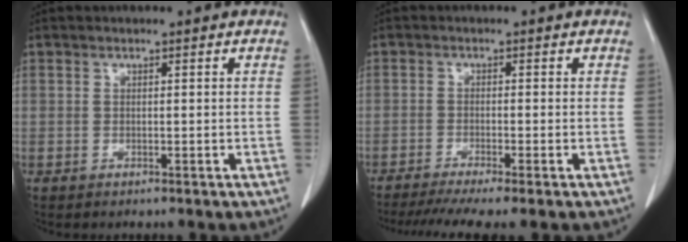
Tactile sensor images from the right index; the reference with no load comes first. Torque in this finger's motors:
{"motor_torque": [1.09, -1.05, 0.45, 0.12]}